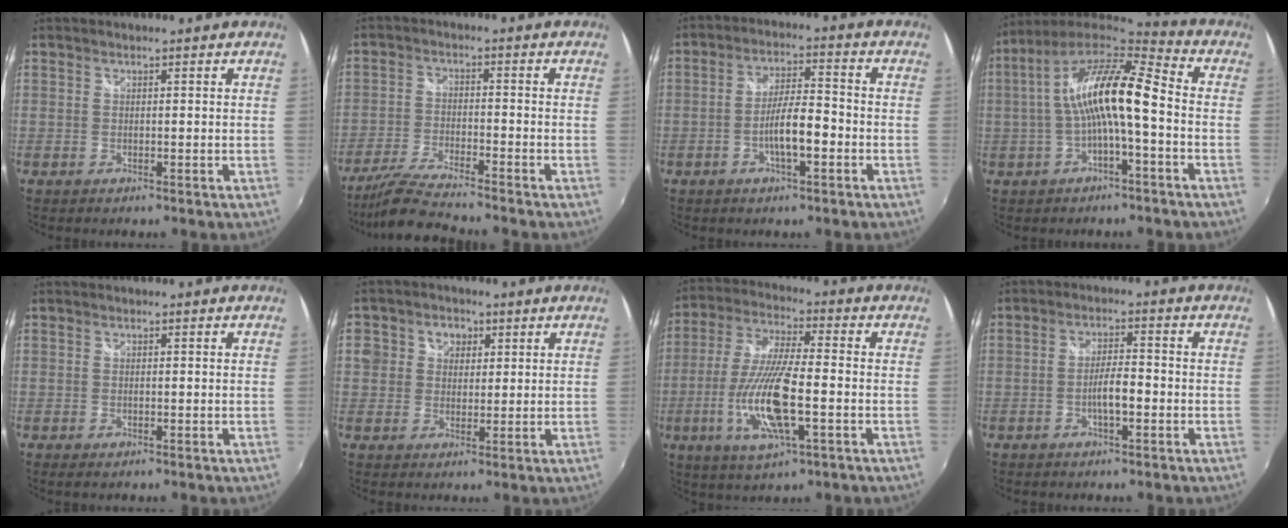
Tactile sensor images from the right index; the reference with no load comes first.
{"total": 8.6, "force": [-7.8, 0.1, 3.6], "torque": [-0.090, -0.011, -0.151]}
{"total": 7.5, "force": [-2.7, 1.6, 6.8], "torque": [-0.123, 0.004, -0.045]}
{"total": 14.5, "force": [-0.9, 3.1, 14.1], "torque": [-0.263, 0.022, -0.021]}
{"total": 0.8, "force": [-0.2, 0.3, 0.7], "torque": [-0.015, -0.001, -0.004]}
{"total": 5.7, "force": [1.1, 5.3, 1.8], "torque": [-0.034, 0.018, 0.015]}
{"total": 15.4, "force": [-4.3, 3.7, 14.3], "torque": [-0.296, -0.015, -0.081]}
{"total": 4.7, "force": [-1.7, 1.0, 4.2], "torque": [-0.079, 0.003, -0.029]}